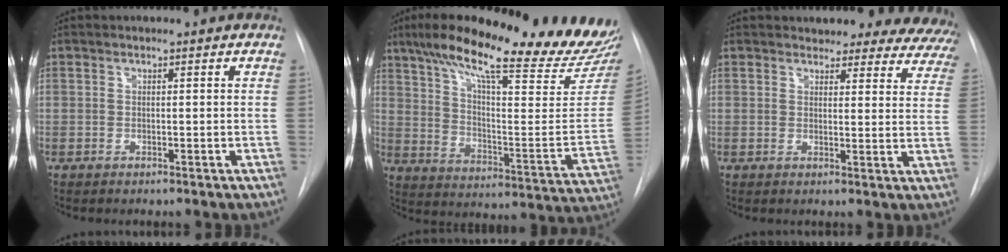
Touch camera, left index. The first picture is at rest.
{"total": 28.8, "force": [24.1, 3.0, 15.5], "torque": [-0.242, -0.072, 0.322]}
{"total": 16.1, "force": [15.0, 5.1, 2.8], "torque": [-0.006, -0.054, 0.142]}